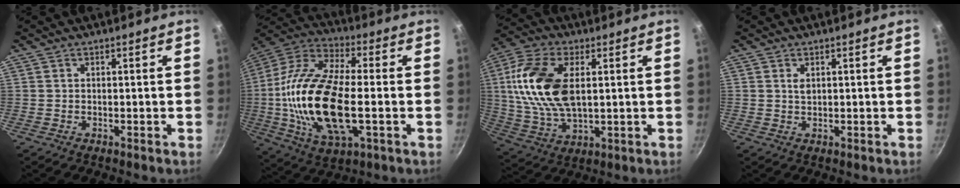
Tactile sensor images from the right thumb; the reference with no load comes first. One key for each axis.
{"total": 23.4, "fx": -2.2, "fy": 10.0, "fz": 21.0, "tx": -0.417, "ty": 0.015, "tz": -0.053}
{"total": 17.5, "fx": 3.2, "fy": 9.6, "fz": 14.2, "tx": -0.274, "ty": 0.000, "tz": 0.058}
{"total": 1.4, "fx": 0.5, "fy": 0.8, "fz": 1.0, "tx": -0.017, "ty": -0.002, "tz": 0.009}